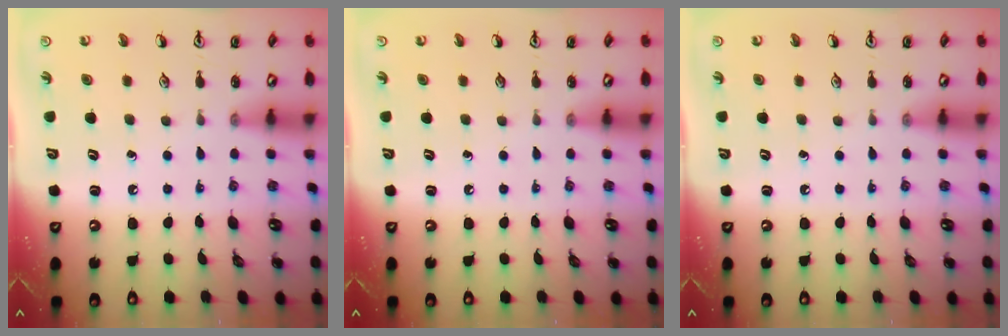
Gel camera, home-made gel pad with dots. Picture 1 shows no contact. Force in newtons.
{"total": 0.0}
{"total": 0.0}